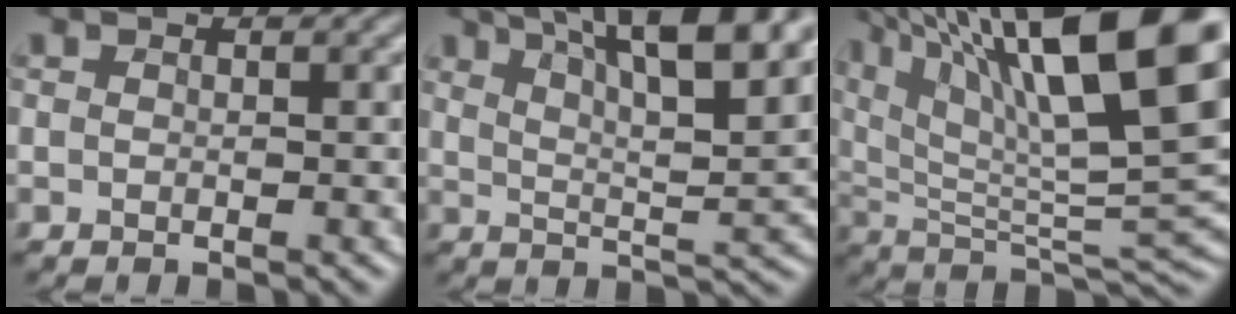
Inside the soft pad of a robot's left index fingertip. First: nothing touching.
{"total": 13.4, "force": [8.5, 4.1, 9.5], "torque": [-0.120, 0.029, 0.101]}
{"total": 18.1, "force": [9.3, 5.5, 14.5], "torque": [-0.248, 0.024, 0.165]}